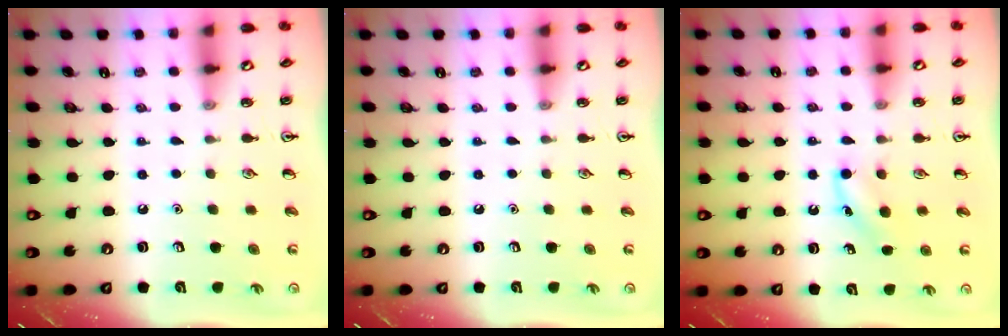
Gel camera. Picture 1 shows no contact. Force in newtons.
{"total": 0.0}
{"total": 4.4, "press": 4.0, "slide": 1.7}